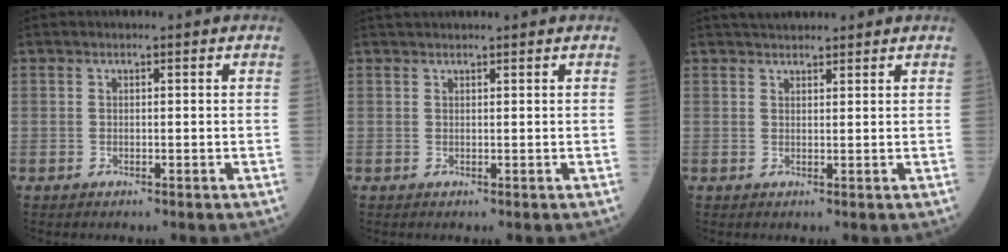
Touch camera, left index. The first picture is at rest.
{"total": 2.7, "force": [2.6, 0.0, 0.9], "torque": [-0.009, 0.031, 0.043]}
{"total": 4.3, "force": [4.0, 1.0, 1.5], "torque": [-0.022, 0.033, 0.062]}